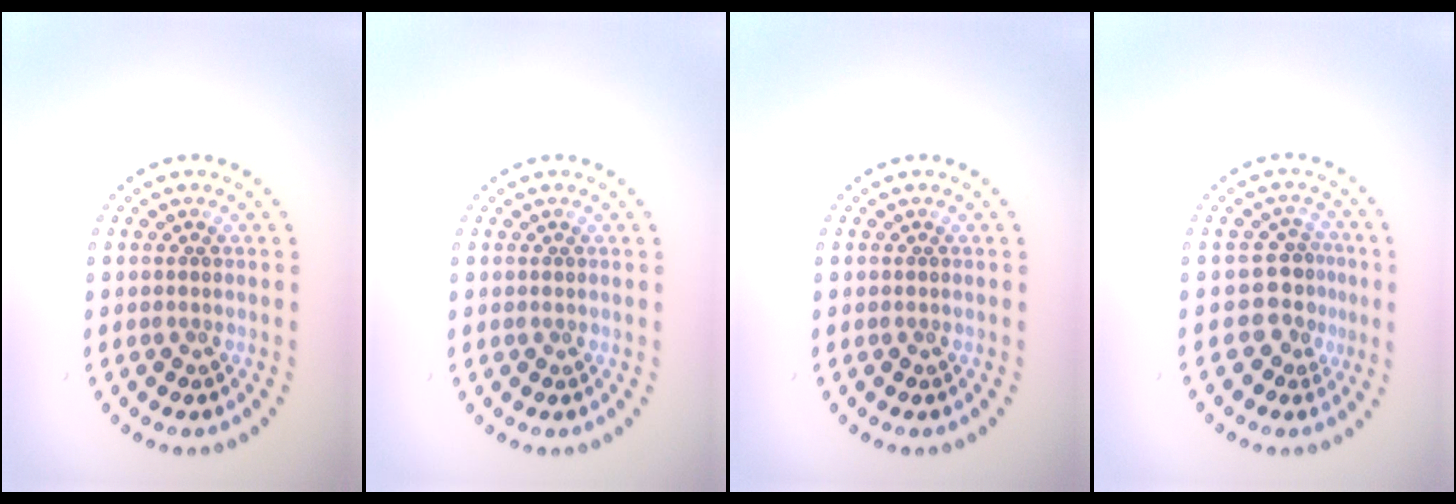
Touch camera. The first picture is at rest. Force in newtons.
{"total": 0.0}
{"total": 0.0}
{"total": 2.9, "press": 2.5, "slide": 1.6}